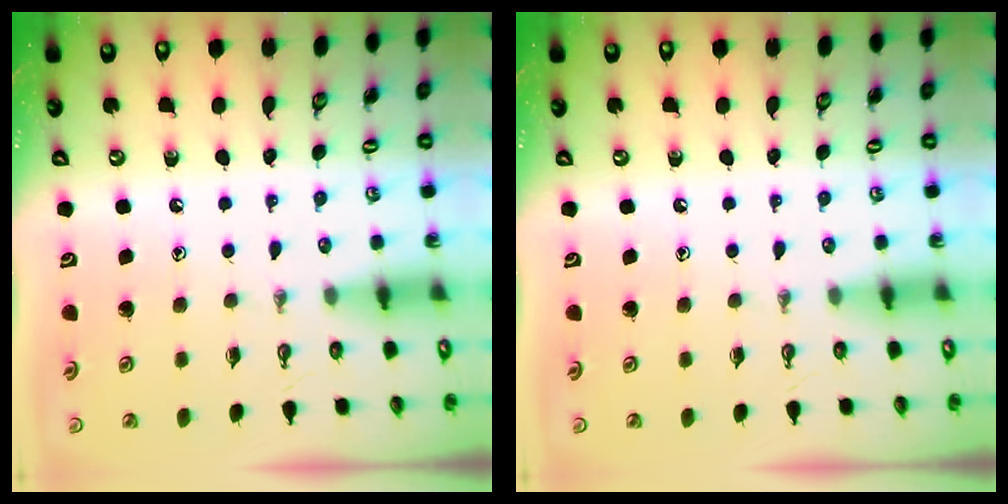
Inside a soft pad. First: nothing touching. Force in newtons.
{"total": 0.0}